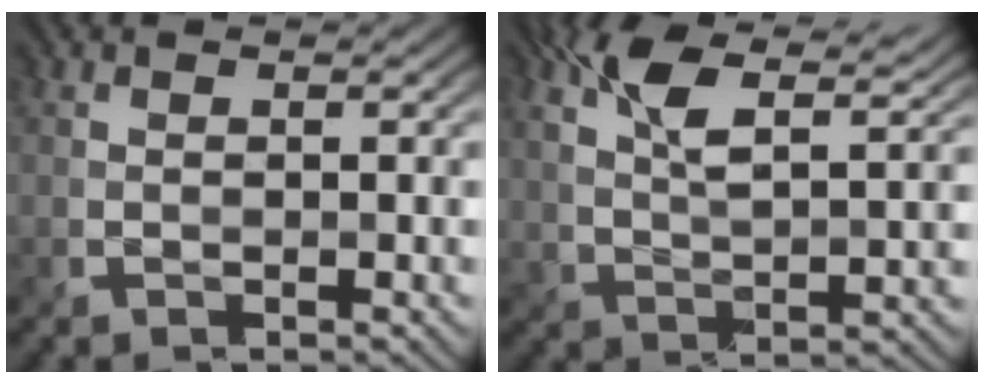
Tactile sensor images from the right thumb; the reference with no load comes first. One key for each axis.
{"total": 9.6, "fx": 5.3, "fy": 3.3, "fz": 7.2, "tx": -0.159, "ty": 0.012, "tz": 0.097}